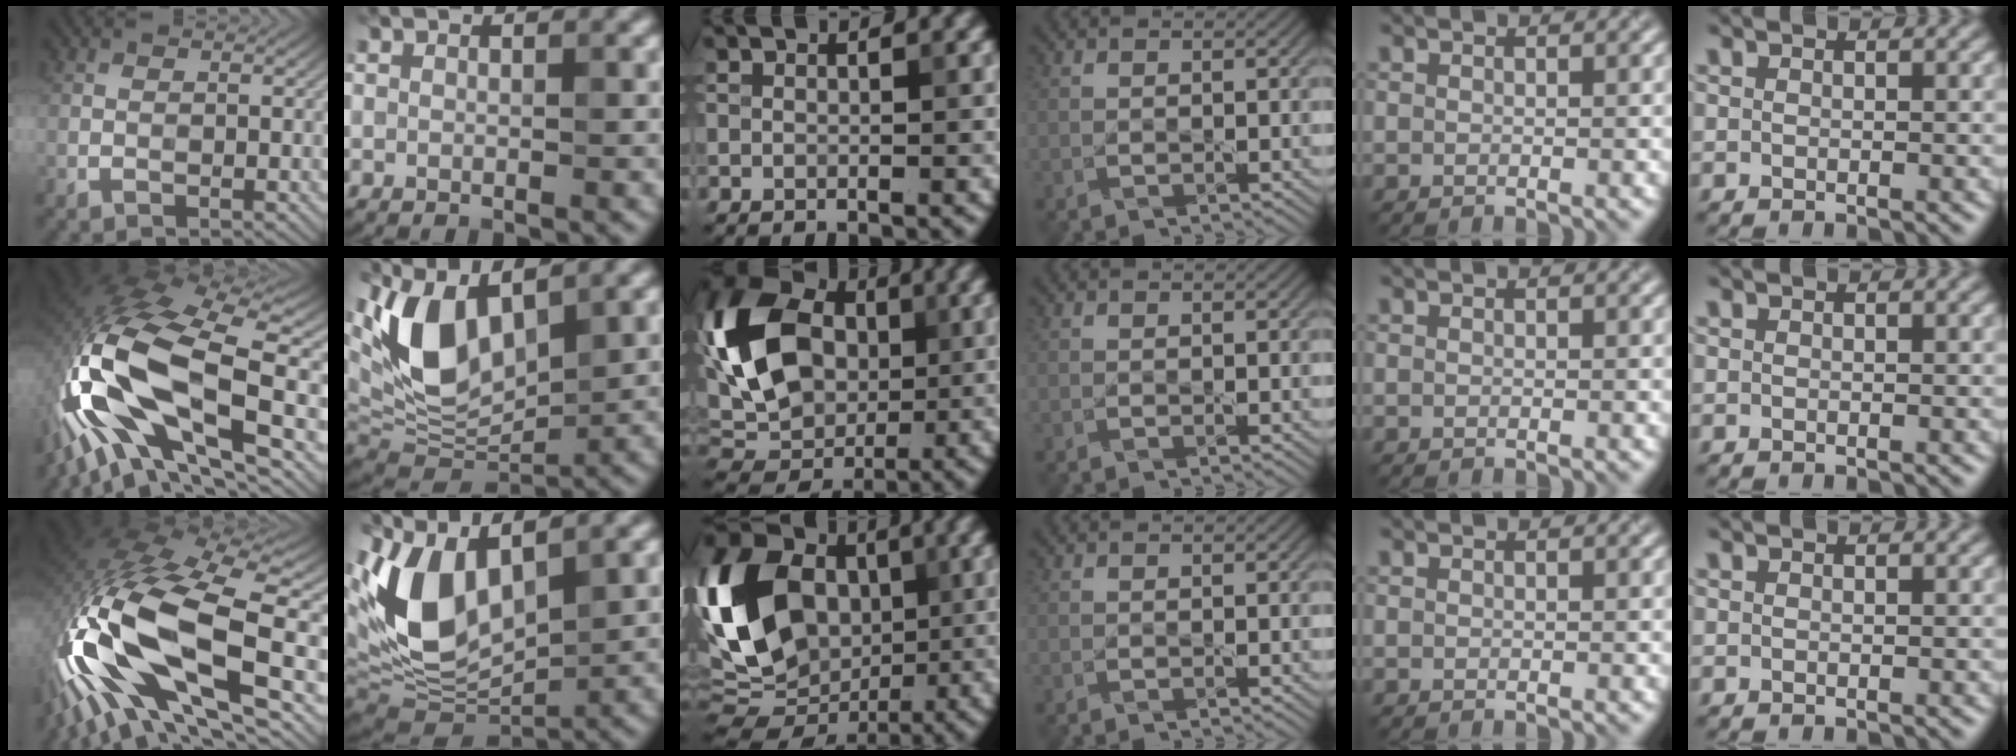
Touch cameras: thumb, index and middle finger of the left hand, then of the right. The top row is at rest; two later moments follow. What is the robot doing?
{"motion": "lift_and_place", "object": "knife"}